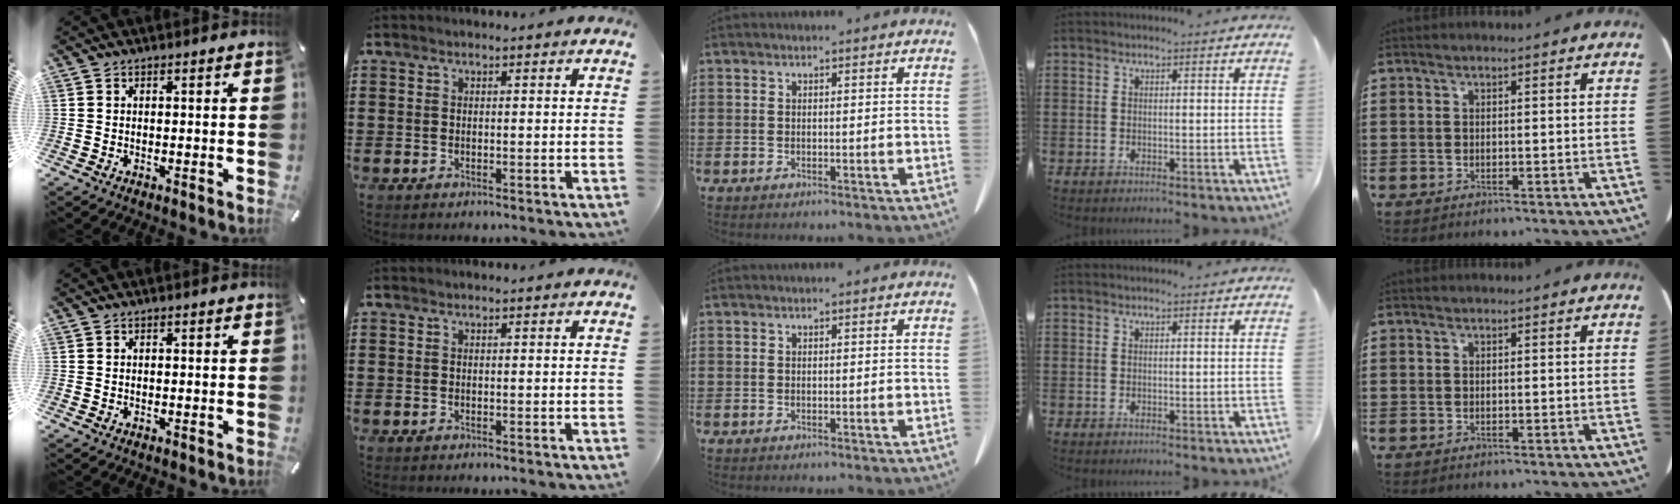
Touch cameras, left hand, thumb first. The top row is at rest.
{}